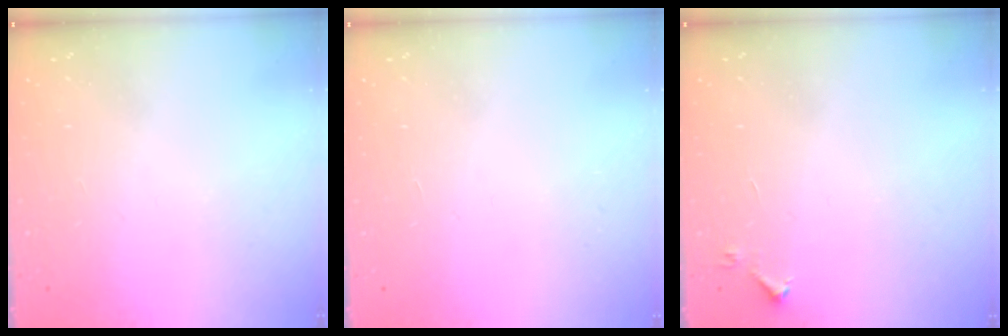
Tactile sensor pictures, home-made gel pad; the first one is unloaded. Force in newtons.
{"total": 1.7, "press": 1.6, "slide": 0.1}
{"total": 3.8, "press": 3.7, "slide": 0.6}